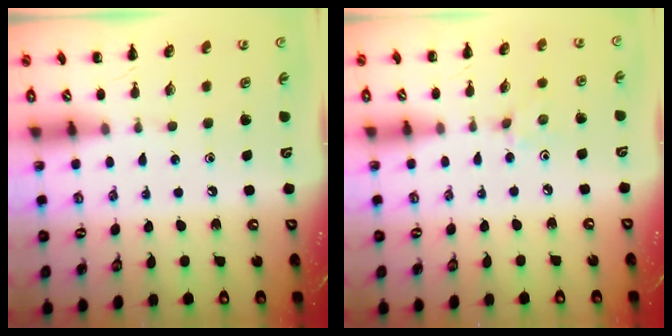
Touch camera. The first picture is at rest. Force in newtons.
{"total": 2.4, "press": 2.2, "slide": 0.8}